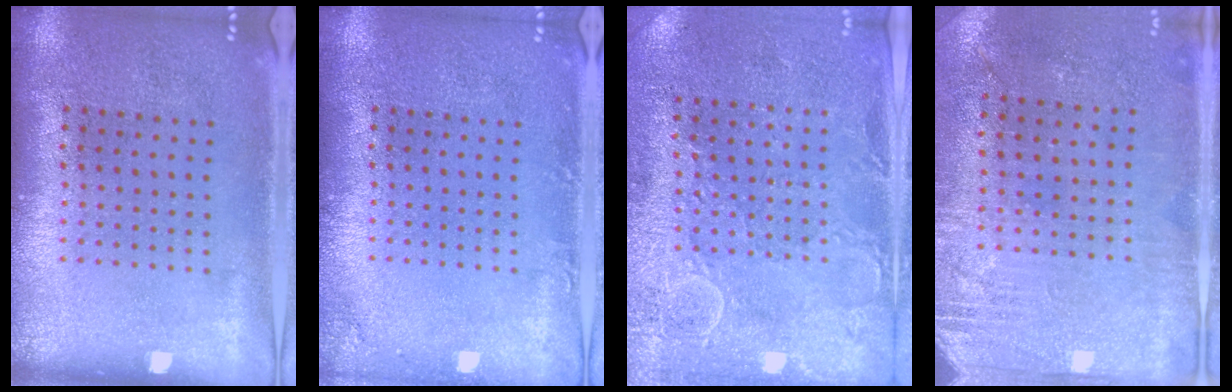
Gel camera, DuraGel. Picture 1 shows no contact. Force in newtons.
{"total": 1.1, "press": 1.1, "slide": 0.1}
{"total": 2.8, "press": 2.7, "slide": 0.8}
{"total": 2.8, "press": 2.5, "slide": 1.2}